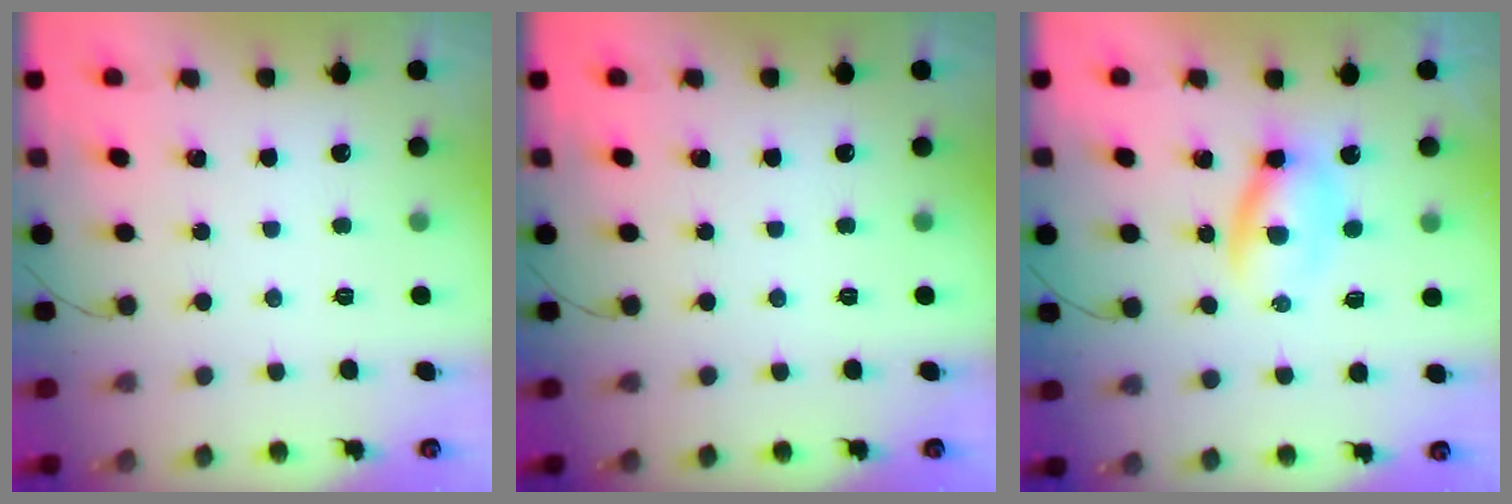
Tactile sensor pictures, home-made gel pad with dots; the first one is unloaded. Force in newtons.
{"total": 0.0}
{"total": 4.3, "press": 4.2, "slide": 0.8}